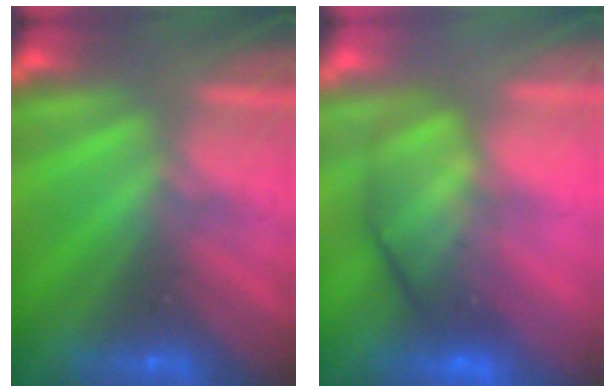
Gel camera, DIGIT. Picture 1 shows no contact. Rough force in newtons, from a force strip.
{"total": 5.8}